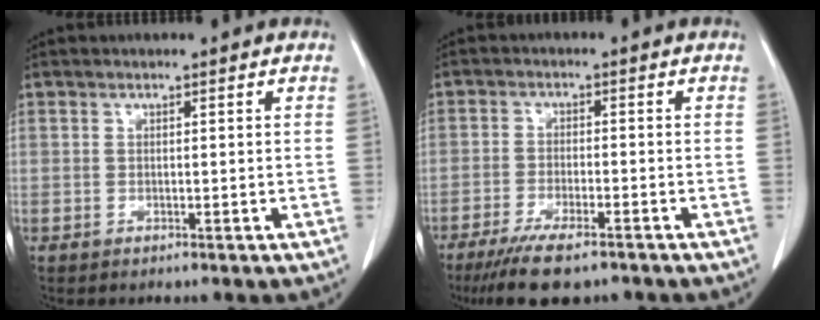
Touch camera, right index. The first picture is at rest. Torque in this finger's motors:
{"motor_torque": [0.95, -0.88, 0.22, 0.09]}